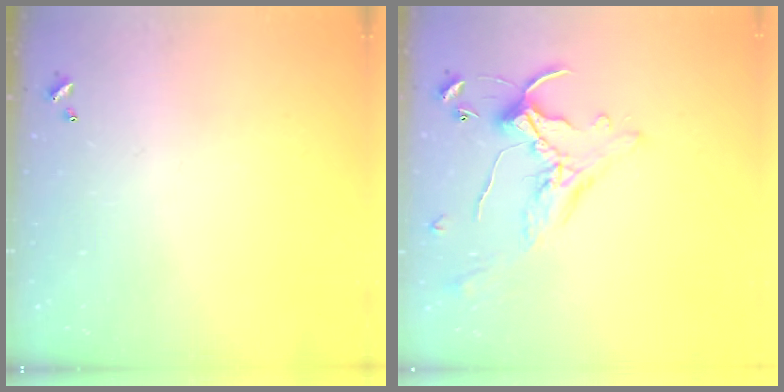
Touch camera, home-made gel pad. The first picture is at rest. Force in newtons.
{"total": 1.0, "press": 0.2, "slide": 1.0}